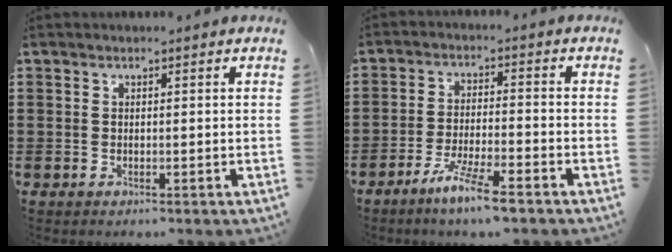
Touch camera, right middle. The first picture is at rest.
{"total": 6.5, "force": [-5.1, 0.1, 4.1], "torque": [-0.084, -0.010, -0.093]}